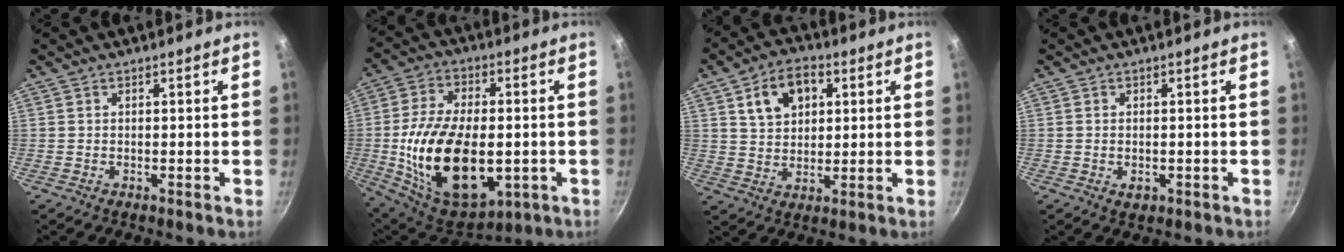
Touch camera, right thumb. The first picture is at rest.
{"total": 24.1, "force": [-3.4, 13.9, 19.4], "torque": [-0.338, 0.006, -0.040]}
{"total": 10.2, "force": [3.6, 7.0, 6.4], "torque": [-0.084, 0.003, 0.061]}
{"total": 2.2, "force": [-0.6, 1.5, 1.6], "torque": [-0.024, -0.003, -0.008]}